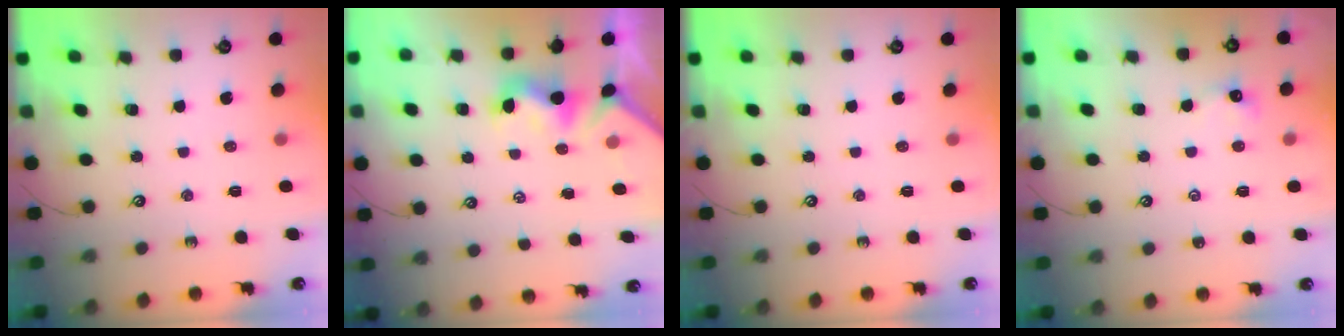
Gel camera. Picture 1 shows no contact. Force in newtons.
{"total": 1.4, "press": 1.2, "slide": 0.6}
{"total": 0.0}
{"total": 2.4, "press": 2.3, "slide": 0.6}